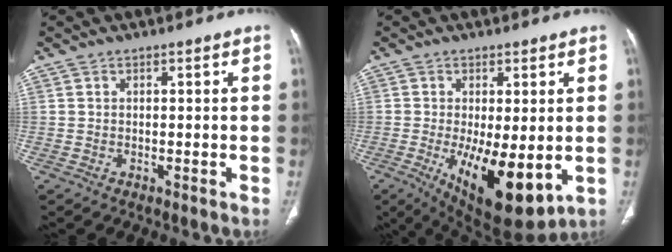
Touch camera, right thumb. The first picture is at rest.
{"total": 14.8, "force": [-3.1, 5.7, 13.3], "torque": [-0.211, -0.029, -0.028]}